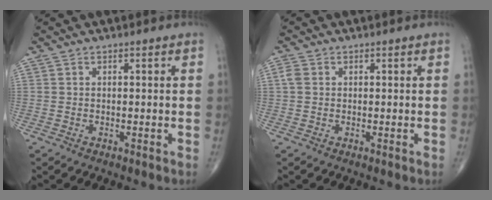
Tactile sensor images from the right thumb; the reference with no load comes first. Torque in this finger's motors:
{"motor_torque": [-0.22, 0.16, 0.14, -0.04, 0.08]}